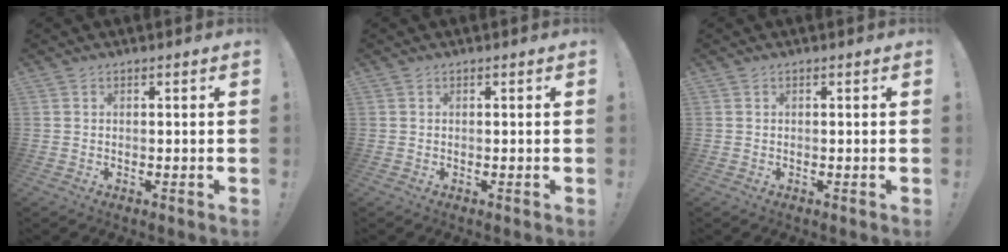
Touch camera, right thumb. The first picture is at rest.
{"total": 0.0}
{"total": 0.0}